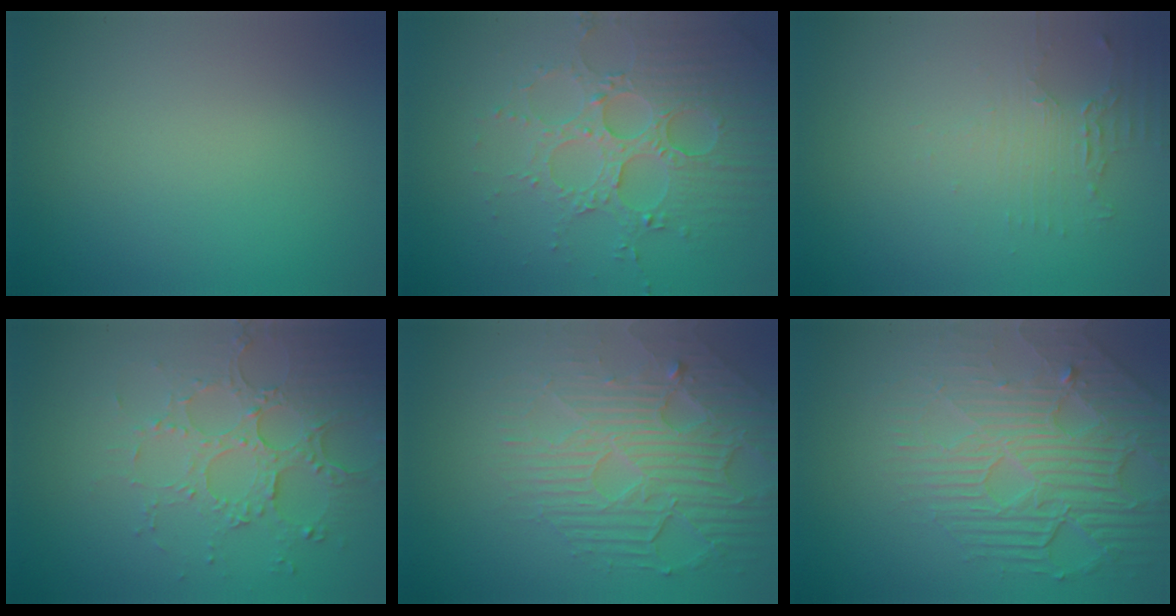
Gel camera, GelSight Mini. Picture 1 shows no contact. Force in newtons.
{"total": 4.9, "press": 4.4, "slide": 2.1}
{"total": 2.0, "press": 1.6, "slide": 1.1}
{"total": 5.2, "press": 3.8, "slide": 3.5}
{"total": 7.0, "press": 5.1, "slide": 4.8}
{"total": 6.1, "press": 5.0, "slide": 3.6}